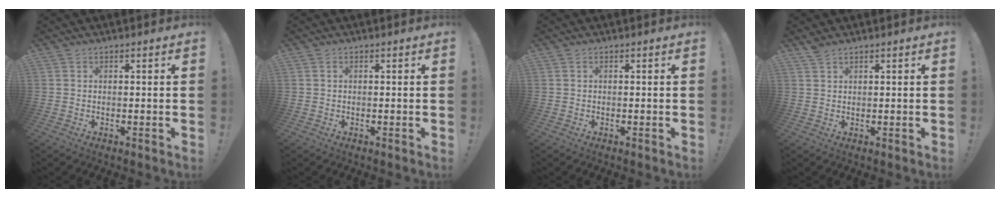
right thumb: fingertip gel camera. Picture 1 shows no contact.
{"total": 0.0}
{"total": 0.0}
{"total": 2.0, "force": [1.6, 0.5, 1.1], "torque": [-0.022, -0.007, 0.030]}